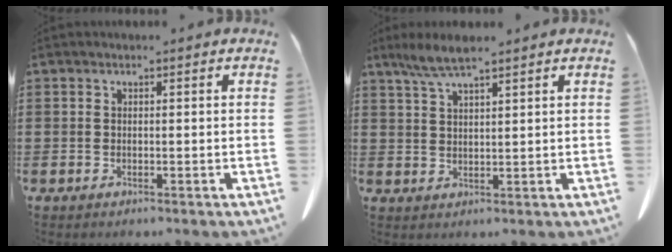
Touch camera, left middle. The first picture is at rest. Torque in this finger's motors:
{"motor_torque": [0.06, -0.02, 0.28, 0.06]}